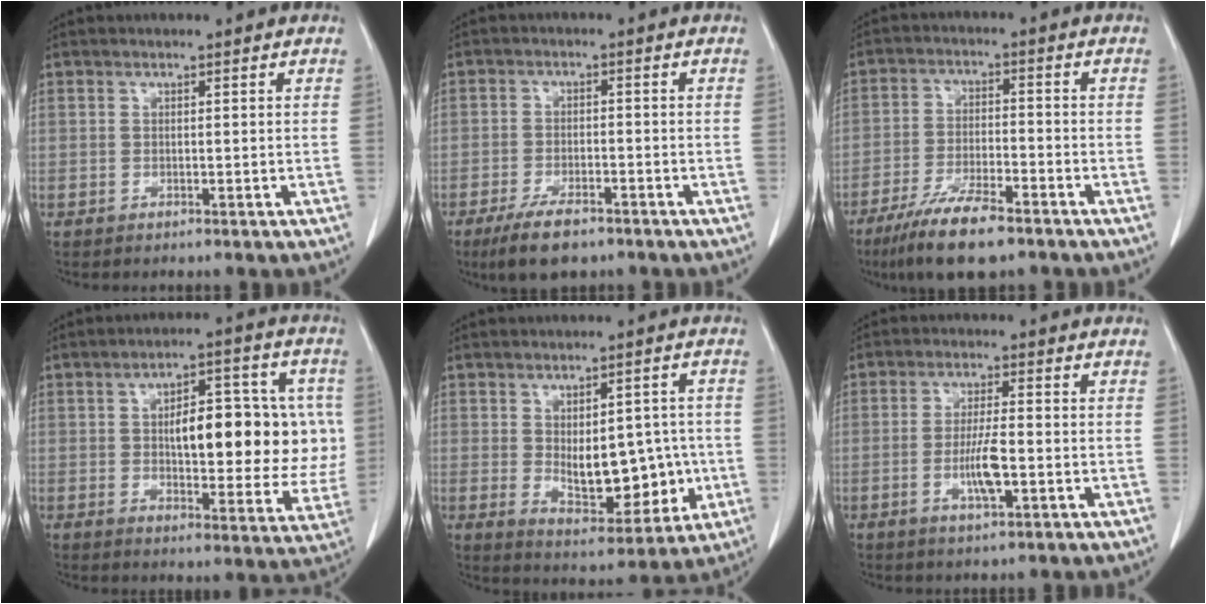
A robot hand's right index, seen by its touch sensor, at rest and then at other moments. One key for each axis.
{"total": 6.7, "fx": -4.8, "fy": 2.3, "fz": 4.0, "tx": -0.076, "ty": -0.007, "tz": -0.081}
{"total": 10.4, "fx": -7.5, "fy": 2.1, "fz": 6.8, "tx": -0.126, "ty": -0.021, "tz": -0.132}
{"total": 15.9, "fx": 1.7, "fy": 6.6, "fz": 14.4, "tx": -0.187, "ty": 0.026, "tz": 0.033}
{"total": 11.2, "fx": -0.7, "fy": 5.7, "fz": 9.6, "tx": -0.139, "ty": 0.005, "tz": 0.009}
{"total": 5.5, "fx": -1.5, "fy": 0.9, "fz": 5.3, "tx": -0.102, "ty": -0.005, "tz": -0.023}